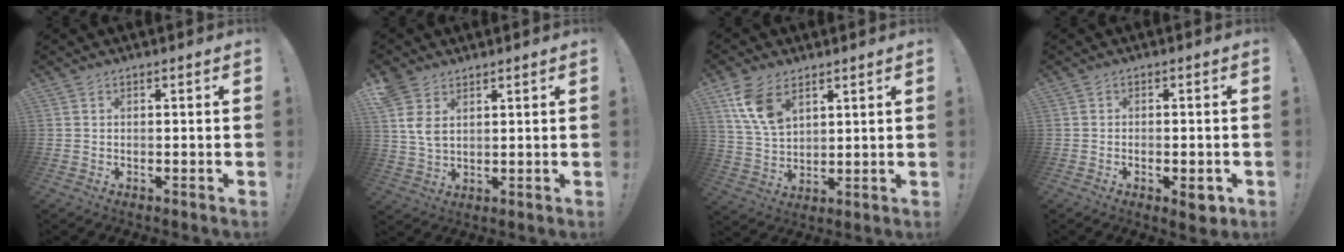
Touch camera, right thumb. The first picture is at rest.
{"total": 6.9, "force": [3.4, 4.5, 4.0], "torque": [-0.076, -0.011, 0.066]}
{"total": 11.0, "force": [6.2, 6.3, 6.5], "torque": [-0.127, -0.020, 0.121]}
{"total": 4.1, "force": [-1.6, 1.8, 3.3], "torque": [-0.028, -0.001, -0.023]}